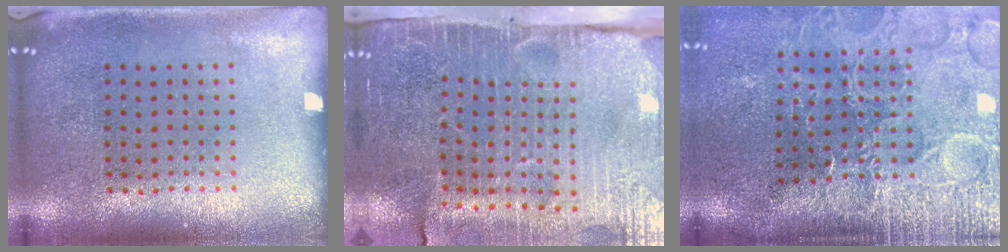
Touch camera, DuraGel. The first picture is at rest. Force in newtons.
{"total": 4.3, "press": 3.8, "slide": 1.8}
{"total": 4.4, "press": 3.8, "slide": 2.2}